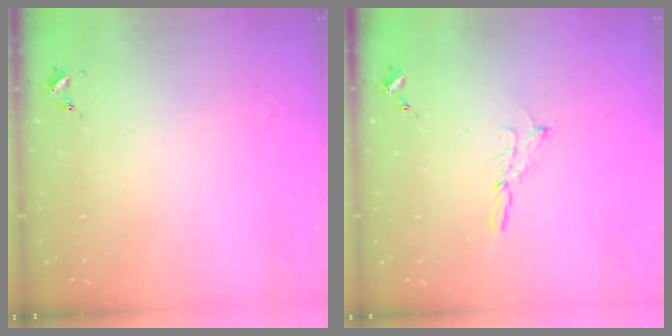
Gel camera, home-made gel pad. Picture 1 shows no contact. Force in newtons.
{"total": 2.0, "press": 2.0, "slide": 0.2}